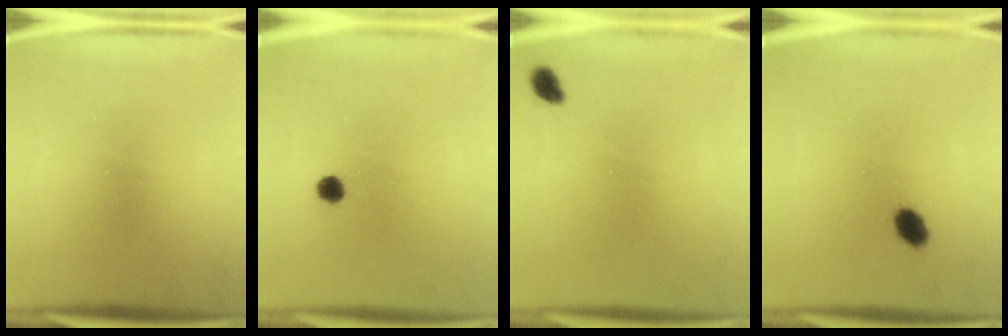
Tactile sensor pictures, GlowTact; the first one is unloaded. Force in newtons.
{"total": 1.8}
{"total": 1.8}
{"total": 3.6}